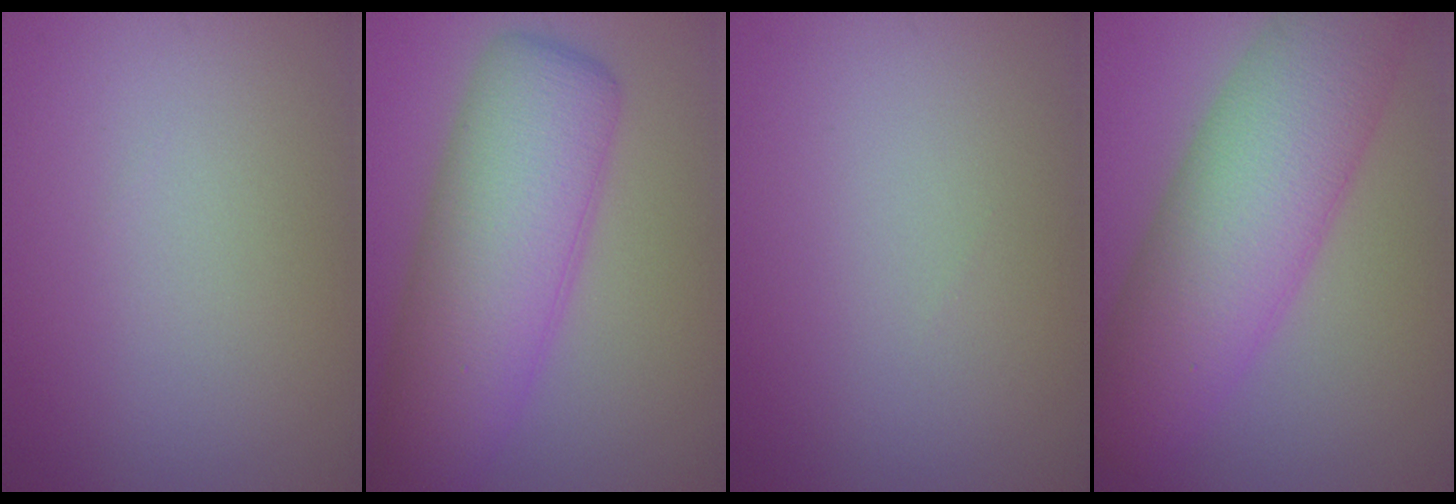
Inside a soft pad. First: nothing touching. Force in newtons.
{"total": 9.9, "press": 9.9, "slide": 0.3}
{"total": 0.0}
{"total": 10.4, "press": 10.4, "slide": 0.2}